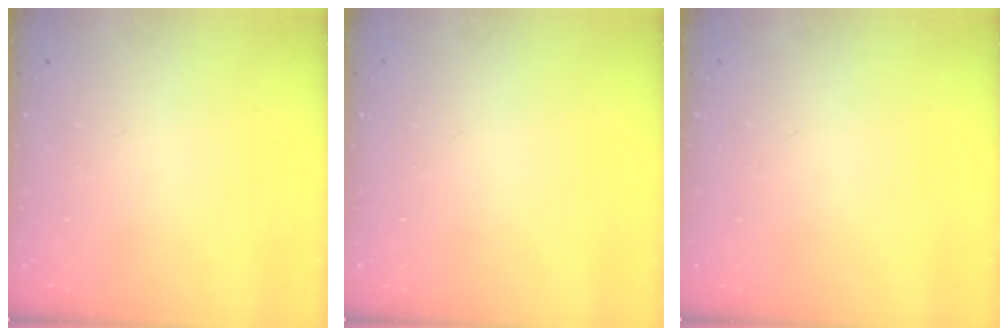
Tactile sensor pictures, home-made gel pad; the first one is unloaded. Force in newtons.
{"total": 0.0}
{"total": 0.0}